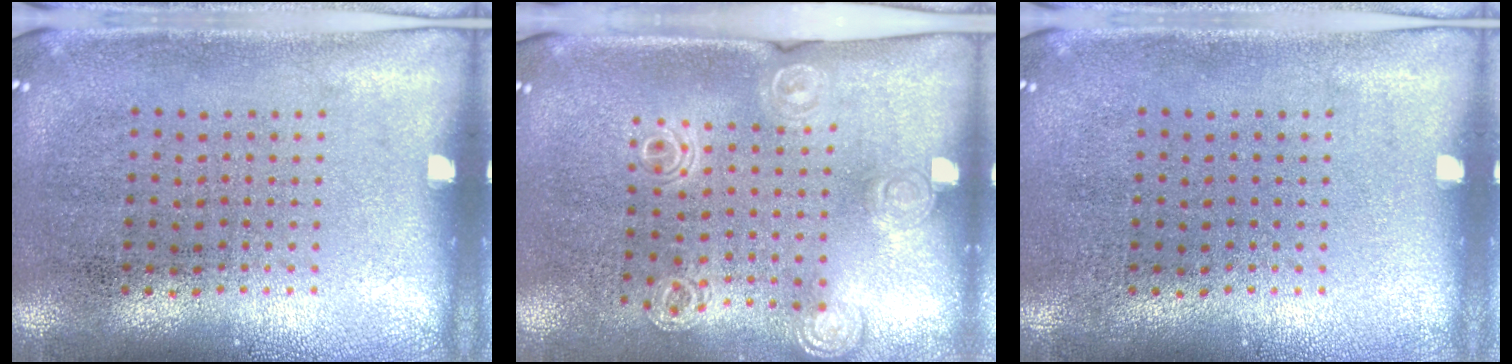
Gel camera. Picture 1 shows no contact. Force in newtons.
{"total": 1.3, "press": 1.3, "slide": 0.3}
{"total": 0.0}